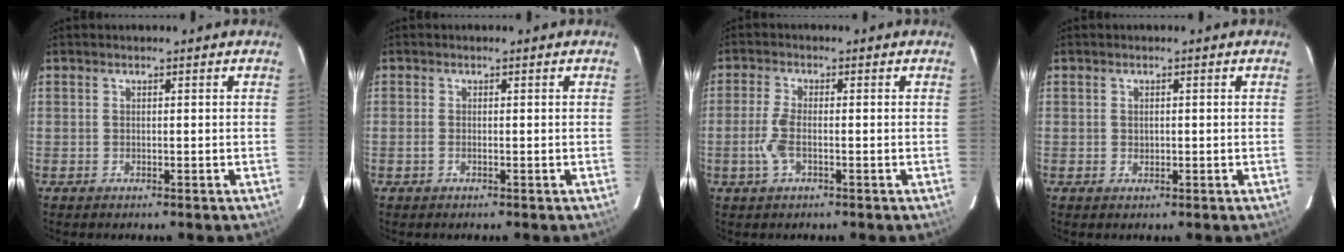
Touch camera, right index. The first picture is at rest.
{"total": 1.0, "force": [-0.3, 0.3, 0.9], "torque": [-0.020, 0.000, -0.008]}
{"total": 4.6, "force": [-1.3, 1.5, 4.2], "torque": [-0.097, 0.000, -0.027]}
{"total": 1.1, "force": [0.1, 0.8, 0.7], "torque": [-0.010, 0.003, 0.002]}